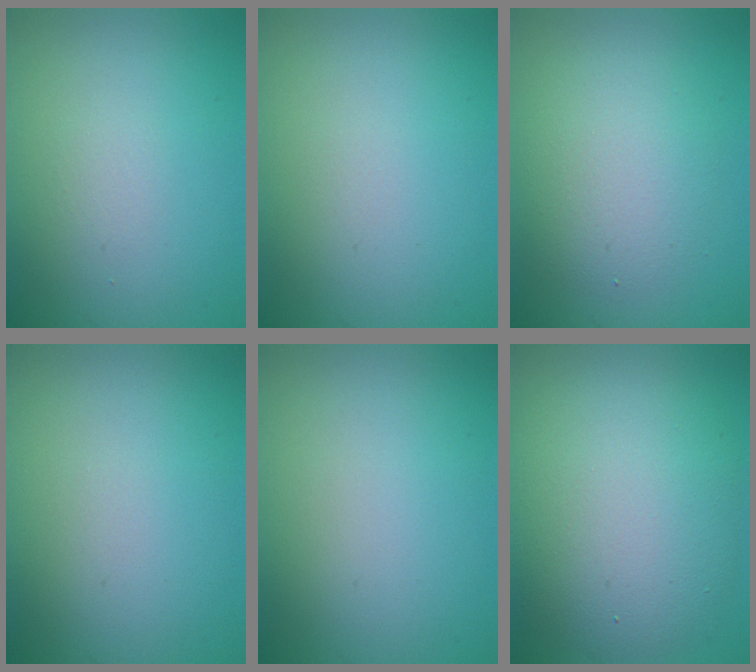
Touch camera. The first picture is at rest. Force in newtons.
{"total": 0.0}
{"total": 4.0, "press": 4.0, "slide": 0.3}
{"total": 0.0}
{"total": 0.0}
{"total": 10.1, "press": 10.1, "slide": 0.3}